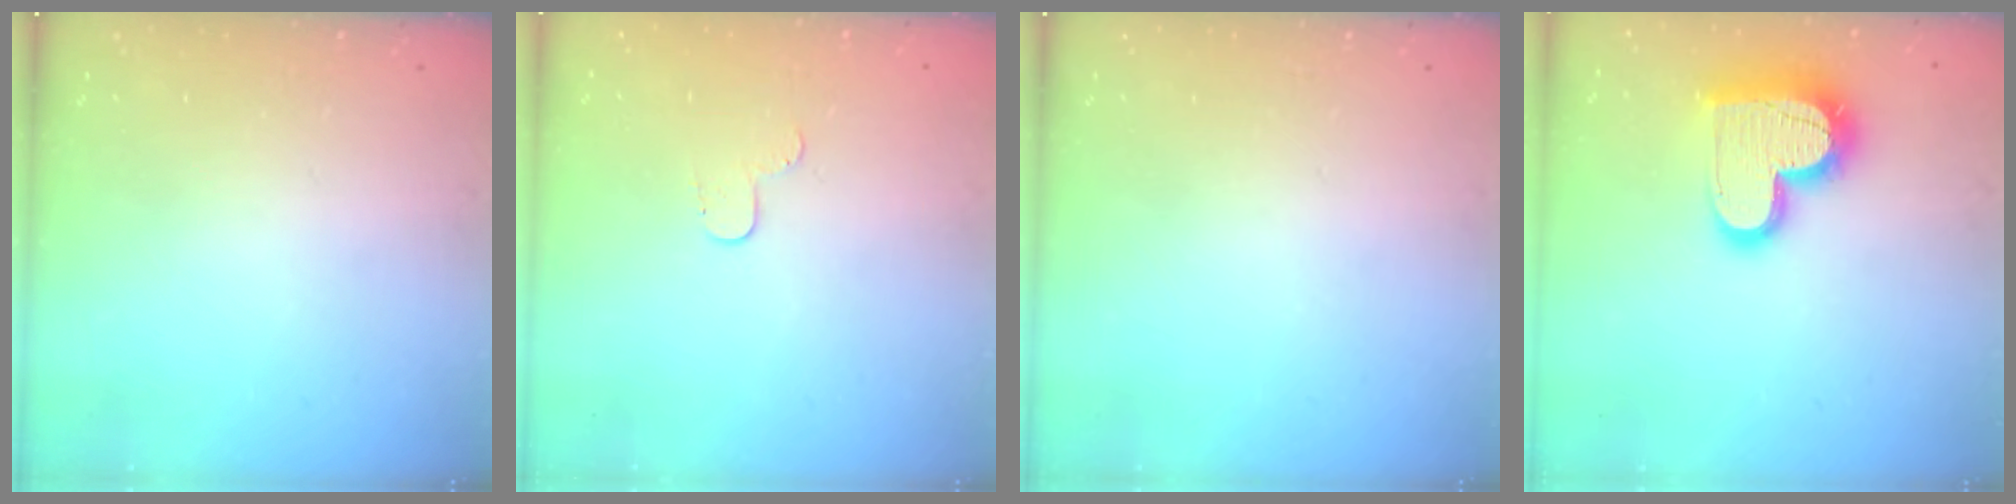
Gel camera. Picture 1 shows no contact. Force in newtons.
{"total": 3.4, "press": 3.4, "slide": 0.3}
{"total": 0.0}
{"total": 18.6, "press": 18.6, "slide": 1.3}